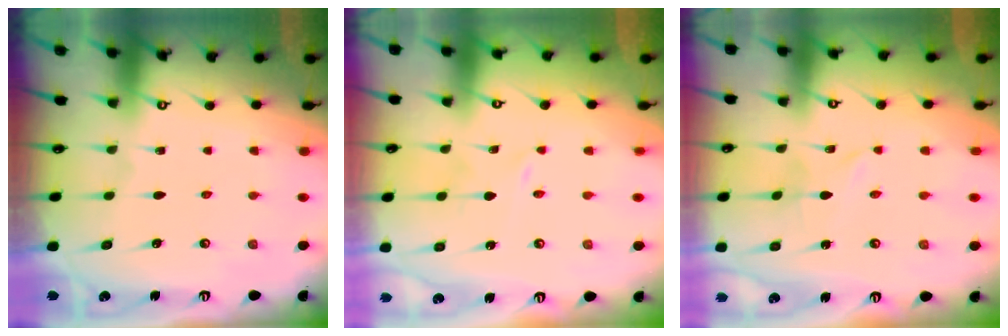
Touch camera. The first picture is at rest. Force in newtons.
{"total": 1.5, "press": 1.5, "slide": 0.2}
{"total": 2.1, "press": 2.1, "slide": 0.3}